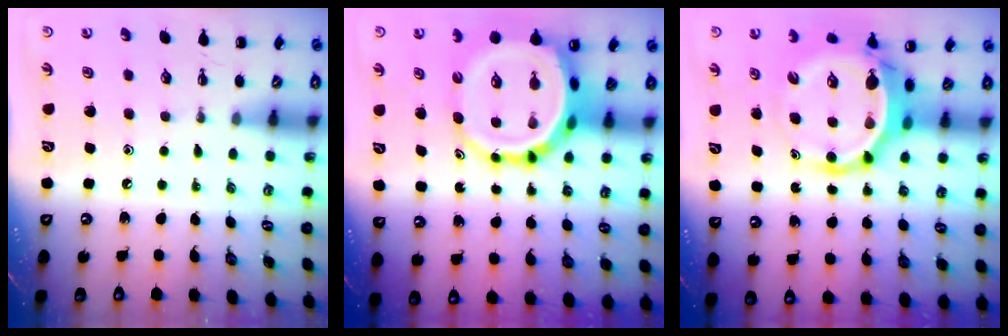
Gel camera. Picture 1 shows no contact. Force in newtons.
{"total": 13.9, "press": 13.3, "slide": 3.9}
{"total": 7.5, "press": 7.1, "slide": 2.5}